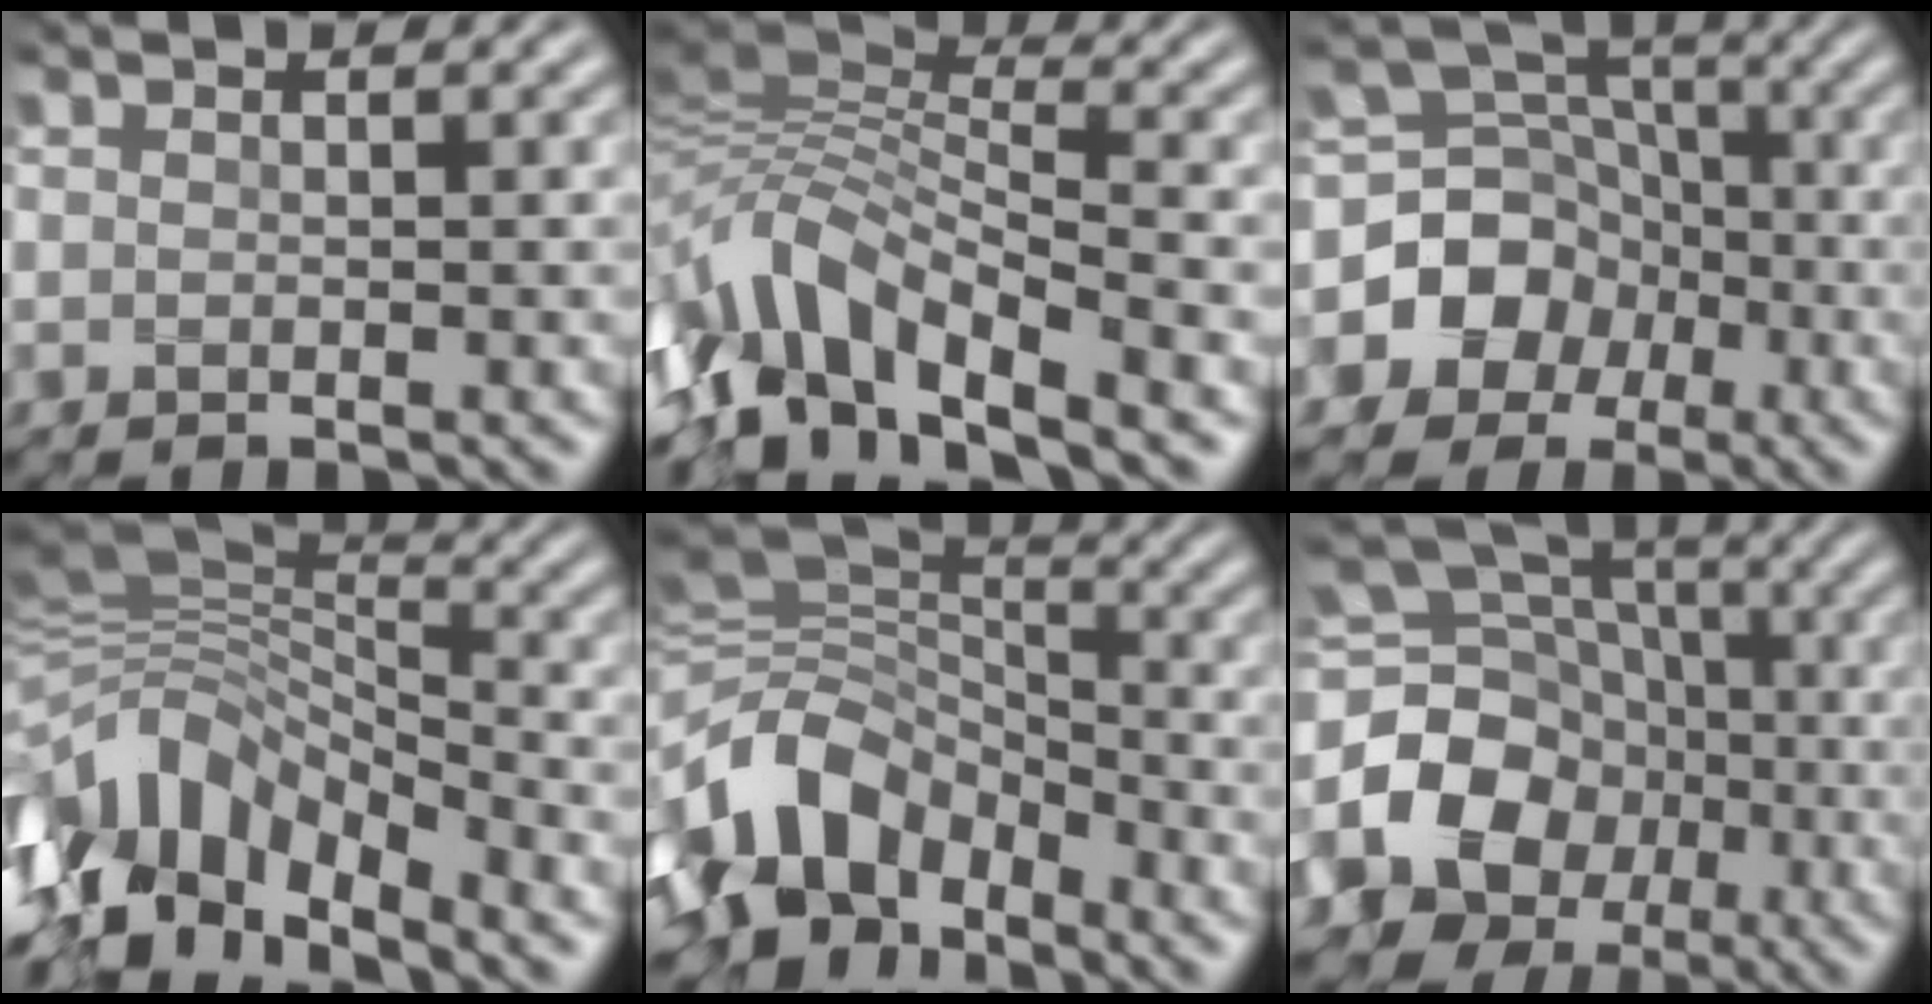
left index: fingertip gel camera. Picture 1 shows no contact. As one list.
[{"total": 8.7, "force": [-4.9, 3.0, 6.5], "torque": [-0.123, 0.011, -0.104]}, {"total": 8.3, "force": [-2.6, 7.2, 3.2], "torque": [-0.065, 0.013, -0.064]}, {"total": 11.6, "force": [-6.0, 5.7, 8.2], "torque": [-0.165, 0.014, -0.118]}, {"total": 10.9, "force": [-5.1, 7.5, 6.0], "torque": [-0.139, -0.004, -0.092]}, {"total": 15.3, "force": [-3.6, 13.1, 7.2], "torque": [-0.161, 0.000, -0.069]}]